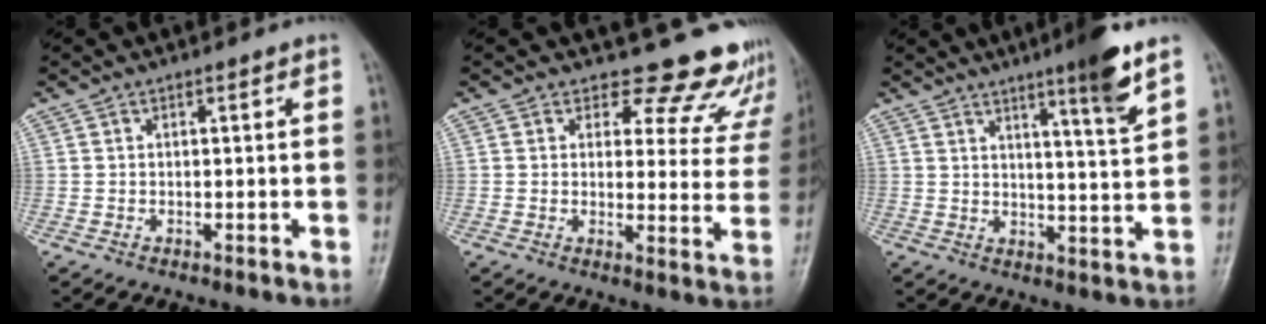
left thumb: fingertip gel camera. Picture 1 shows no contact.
{"total": 14.3, "force": [12.8, 5.9, 2.1], "torque": [0.032, -0.104, 0.120]}
{"total": 9.0, "force": [5.6, 0.3, 7.1], "torque": [-0.101, -0.034, 0.081]}